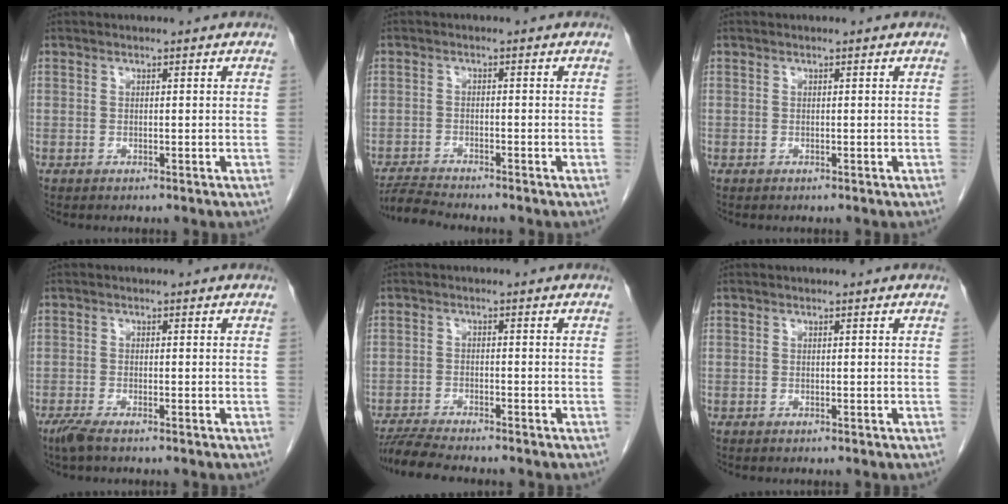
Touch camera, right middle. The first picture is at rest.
{"total": 3.5, "force": [-3.4, -1.0, 0.3], "torque": [-0.013, -0.022, -0.063]}
{"total": 0.0}
{"total": 2.7, "force": [-1.9, 0.4, 1.8], "torque": [-0.042, -0.007, -0.038]}
{"total": 5.9, "force": [-5.4, -0.1, 2.4], "torque": [-0.041, -0.020, -0.094]}
{"total": 0.0}